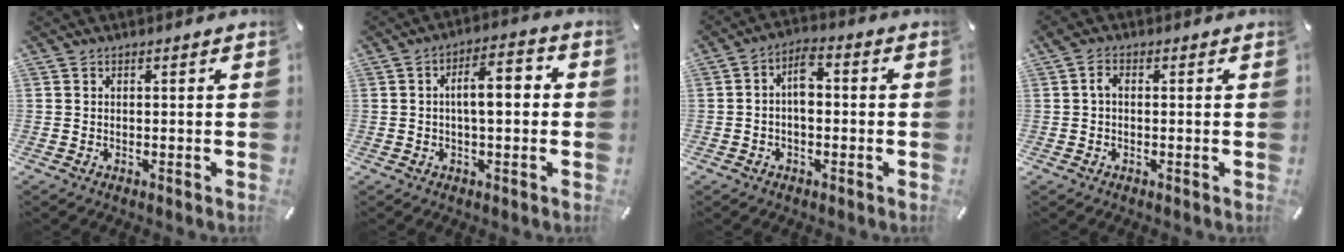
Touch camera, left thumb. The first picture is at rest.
{"total": 8.0, "force": [0.1, 3.3, 7.2], "torque": [-0.110, 0.009, -0.006]}
{"total": 5.9, "force": [-0.4, 3.4, 4.8], "torque": [-0.088, 0.019, -0.007]}
{"total": 2.3, "force": [0.1, 1.4, 1.8], "torque": [-0.037, 0.008, 0.000]}